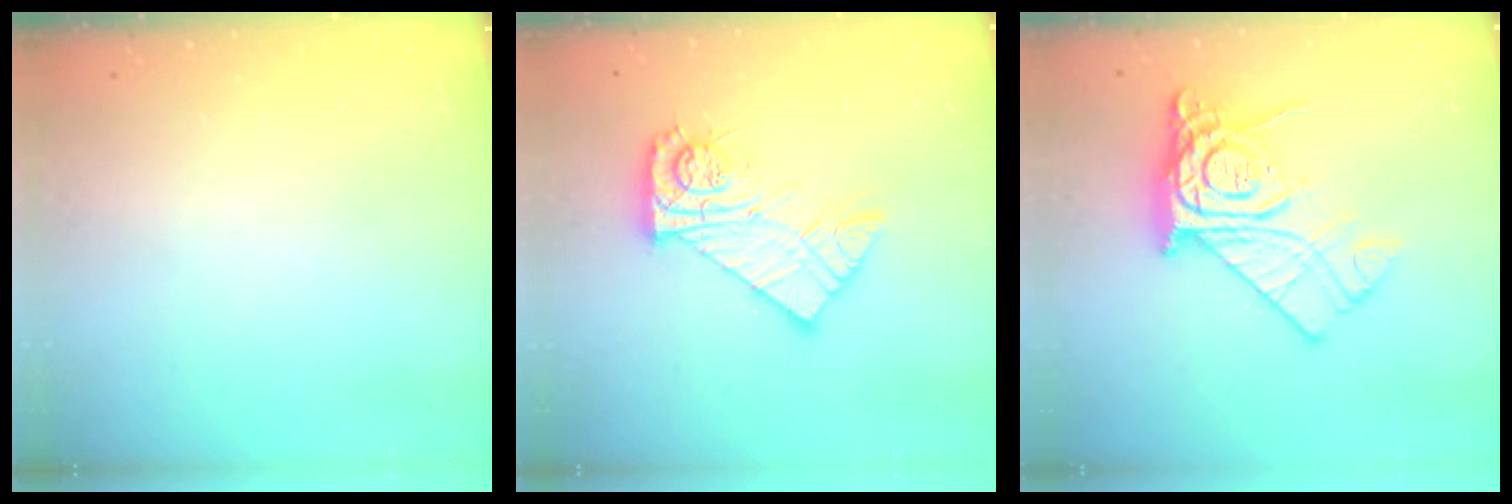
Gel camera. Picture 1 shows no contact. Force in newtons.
{"total": 14.6, "press": 14.6, "slide": 1.4}
{"total": 18.3, "press": 18.2, "slide": 1.7}